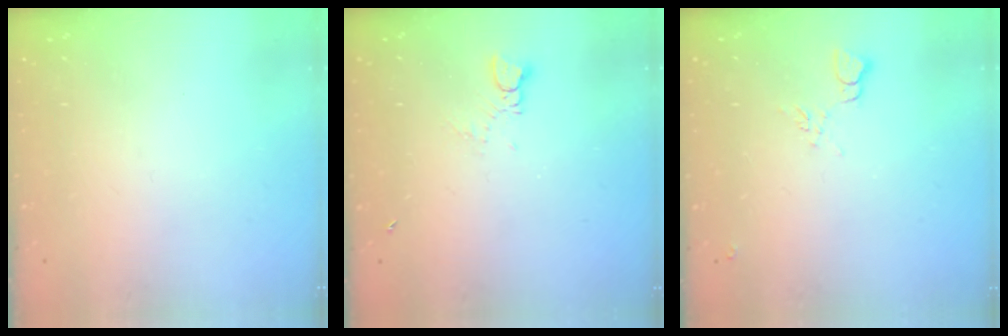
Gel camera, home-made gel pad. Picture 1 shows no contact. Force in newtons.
{"total": 1.5, "press": 1.4, "slide": 0.2}
{"total": 7.0, "press": 7.0, "slide": 0.6}